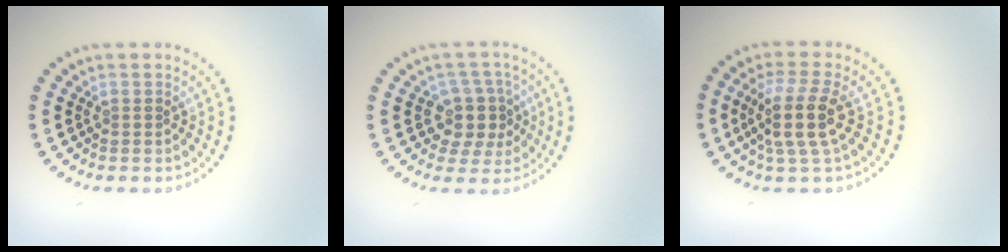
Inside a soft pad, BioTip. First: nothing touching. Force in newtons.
{"total": 4.0, "press": 3.7, "slide": 1.5}
{"total": 4.0, "press": 3.4, "slide": 2.2}